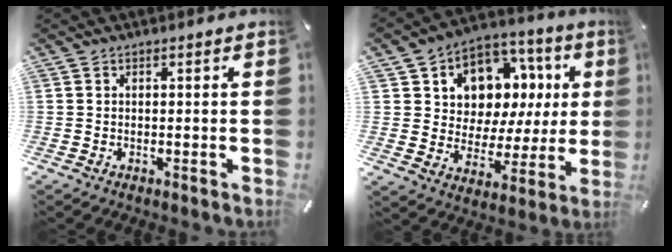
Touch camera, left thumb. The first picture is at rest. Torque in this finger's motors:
{"motor_torque": [2.46, 2.54, 1.16, -1.03, 0.15]}